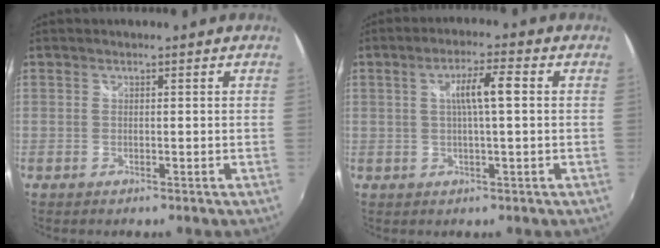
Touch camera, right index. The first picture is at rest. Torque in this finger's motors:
{"motor_torque": [0.15, -0.12, 0.34, 0.09]}